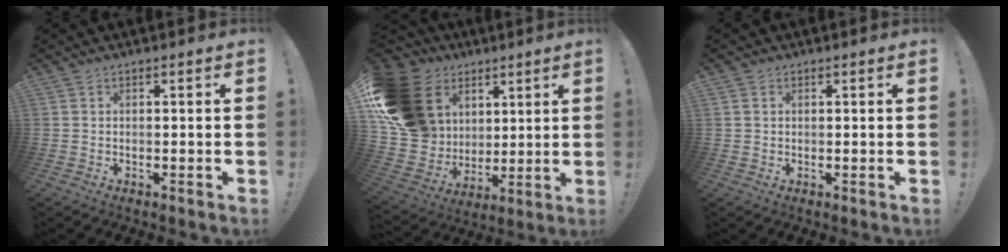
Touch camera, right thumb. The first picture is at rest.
{"total": 21.5, "force": [7.6, 17.5, 9.9], "torque": [-0.183, -0.033, 0.186]}
{"total": 1.4, "force": [0.8, 1.2, 0.3], "torque": [0.003, -0.001, 0.013]}